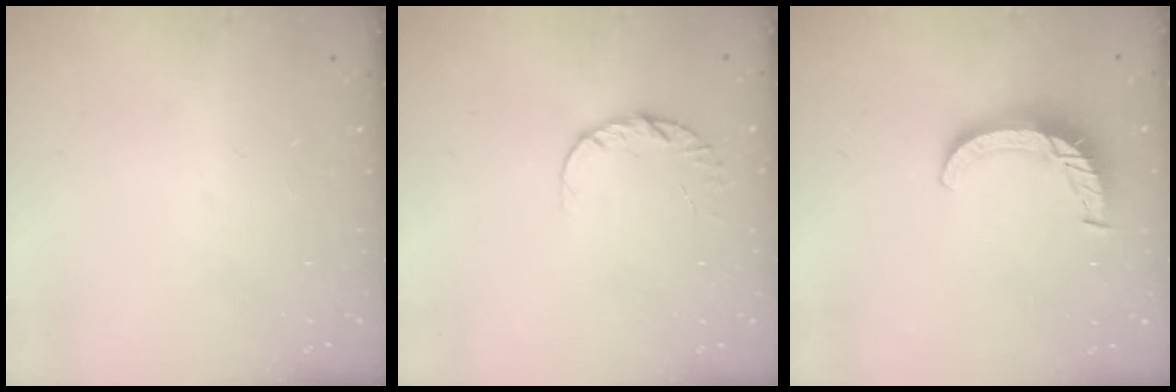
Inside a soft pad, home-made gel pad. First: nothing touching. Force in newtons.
{"total": 6.3, "press": 6.3, "slide": 0.6}
{"total": 9.3, "press": 9.3, "slide": 0.5}